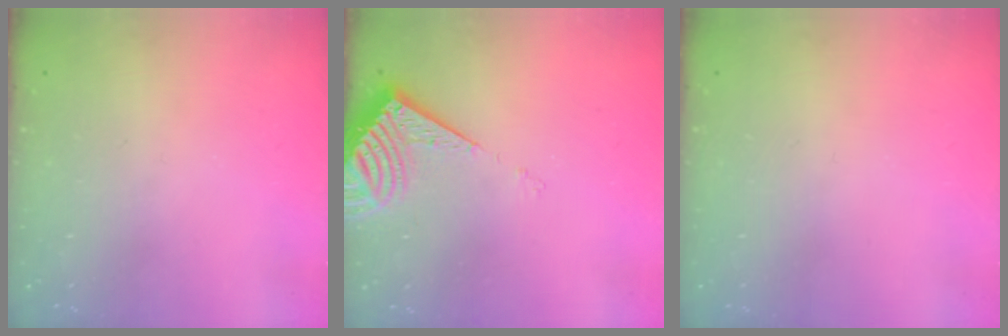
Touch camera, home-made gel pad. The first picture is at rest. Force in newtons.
{"total": 7.8, "press": 7.7, "slide": 0.9}
{"total": 0.0}